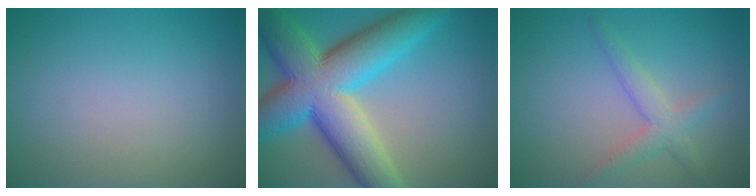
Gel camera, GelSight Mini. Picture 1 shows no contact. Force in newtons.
{"total": 13.3, "press": 13.3, "slide": 0.4}
{"total": 2.7, "press": 2.7, "slide": 0.1}